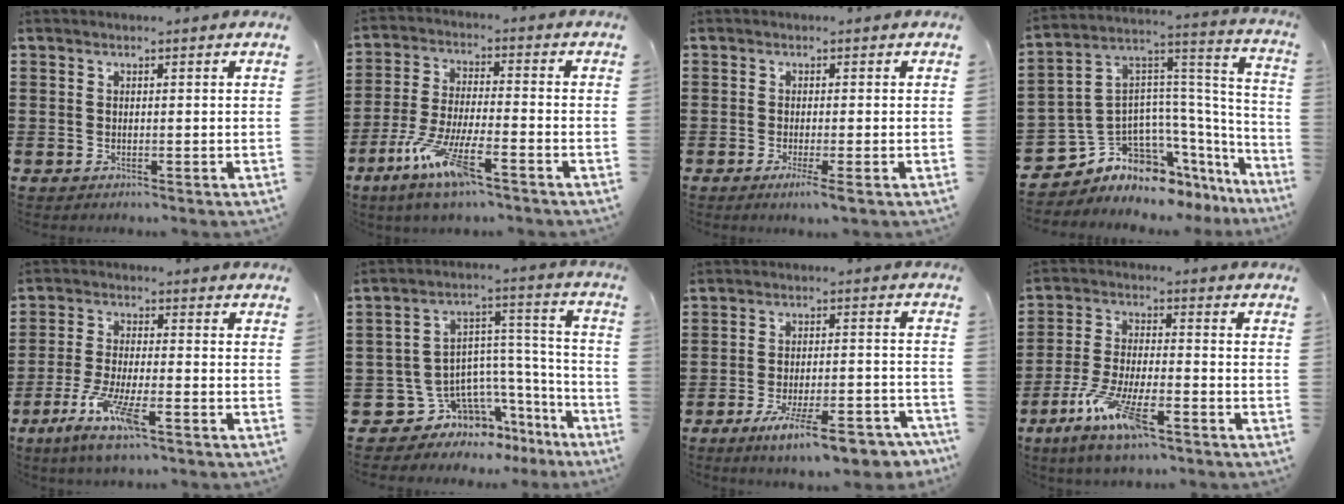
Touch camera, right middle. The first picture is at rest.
{"total": 10.1, "force": [-6.4, 1.5, 7.7], "torque": [-0.166, -0.010, -0.122]}
{"total": 1.9, "force": [-1.0, -0.2, 1.6], "torque": [-0.027, -0.006, -0.017]}
{"total": 7.8, "force": [-6.0, 4.6, 1.9], "torque": [-0.074, -0.017, -0.122]}
{"total": 8.2, "force": [-4.8, 1.5, 6.5], "torque": [-0.140, -0.013, -0.090]}
{"total": 6.9, "force": [-4.6, 5.0, 1.4], "torque": [-0.060, -0.016, -0.082]}
{"total": 10.2, "force": [-7.3, 1.6, 6.9], "torque": [-0.114, 0.009, -0.131]}
{"total": 11.0, "force": [-6.8, 2.8, 8.1], "torque": [-0.175, 0.000, -0.132]}